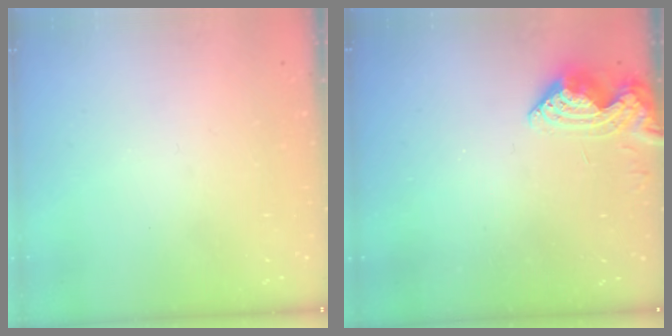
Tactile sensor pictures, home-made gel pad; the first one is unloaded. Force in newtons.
{"total": 9.9, "press": 9.8, "slide": 0.7}